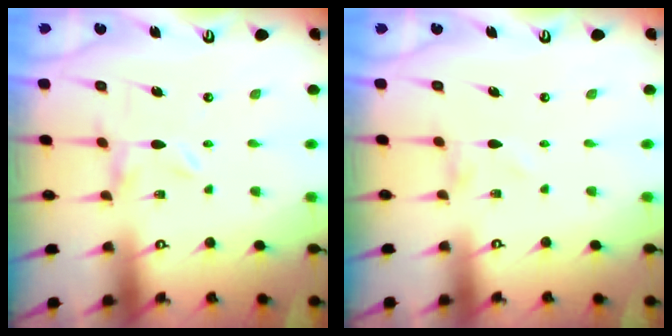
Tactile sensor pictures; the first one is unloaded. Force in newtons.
{"total": 0.0}